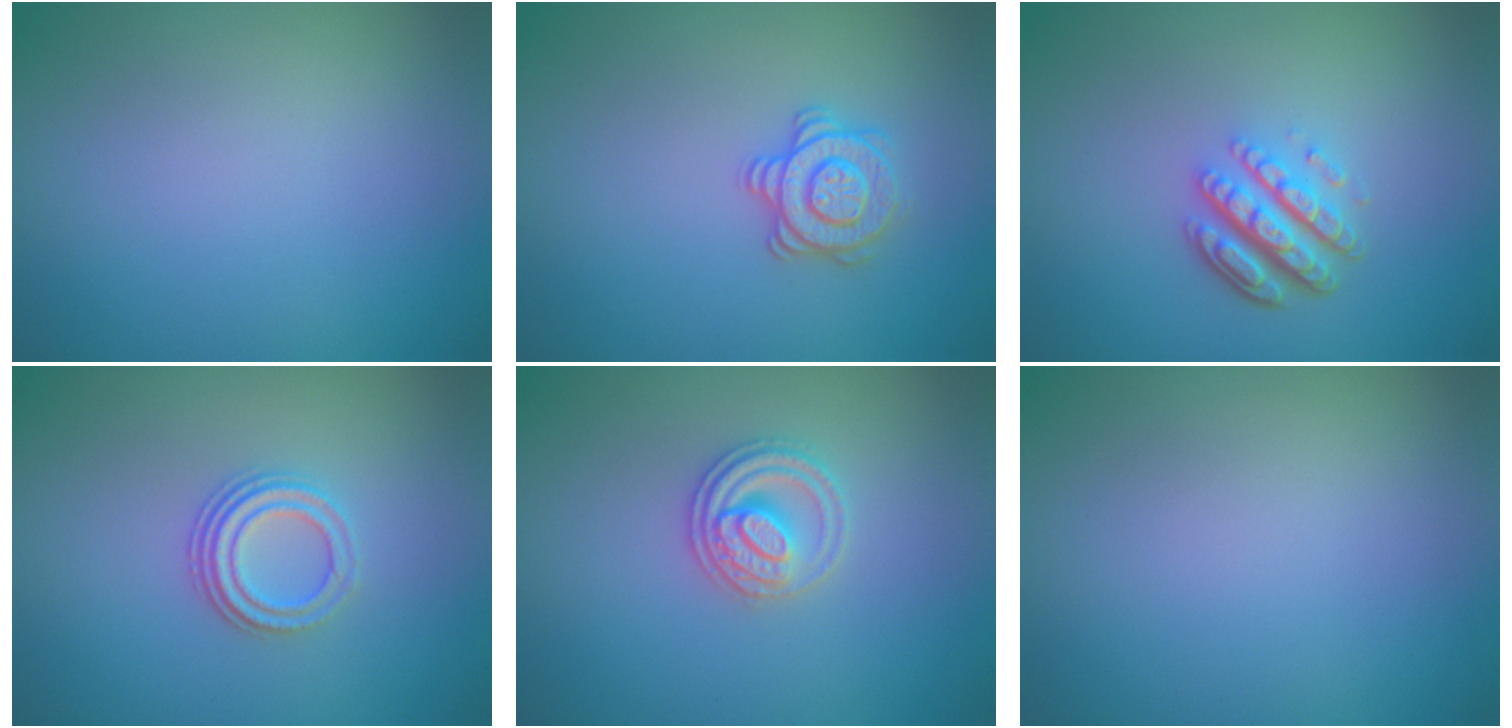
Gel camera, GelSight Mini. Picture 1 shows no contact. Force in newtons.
{"total": 2.8, "press": 2.7, "slide": 0.7}
{"total": 4.9, "press": 3.4, "slide": 3.4}
{"total": 3.0, "press": 2.2, "slide": 2.0}
{"total": 2.7, "press": 2.5, "slide": 0.9}
{"total": 0.0}